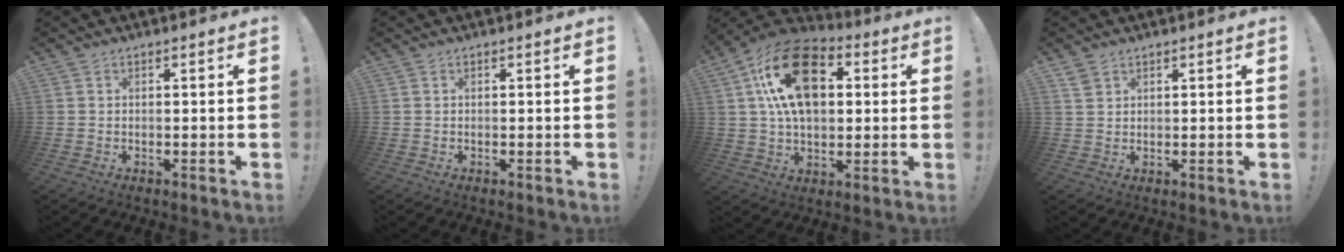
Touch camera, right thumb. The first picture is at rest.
{"total": 0.0}
{"total": 21.4, "force": [6.0, 13.9, 15.2], "torque": [-0.263, -0.008, 0.105]}
{"total": 2.5, "force": [1.8, 1.5, 1.0], "torque": [-0.022, -0.004, 0.035]}